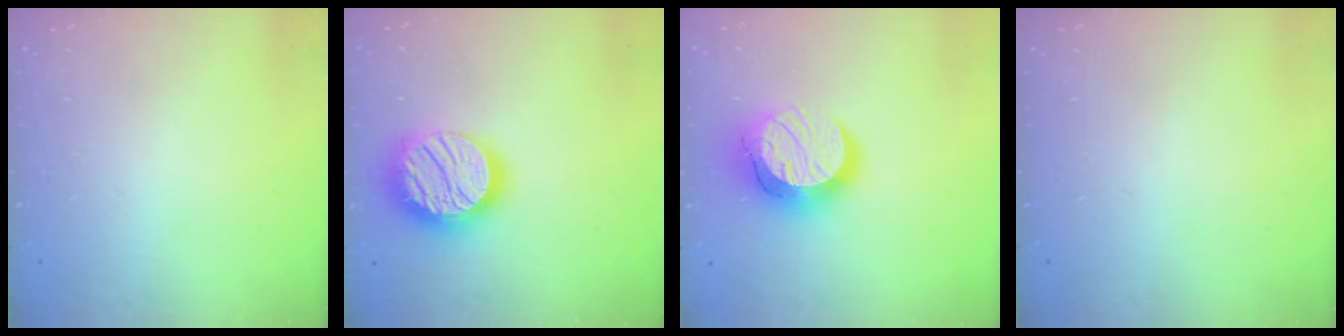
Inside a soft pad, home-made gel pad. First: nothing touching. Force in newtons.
{"total": 24.0, "press": 24.0, "slide": 1.6}
{"total": 15.2, "press": 15.1, "slide": 1.1}
{"total": 0.0}